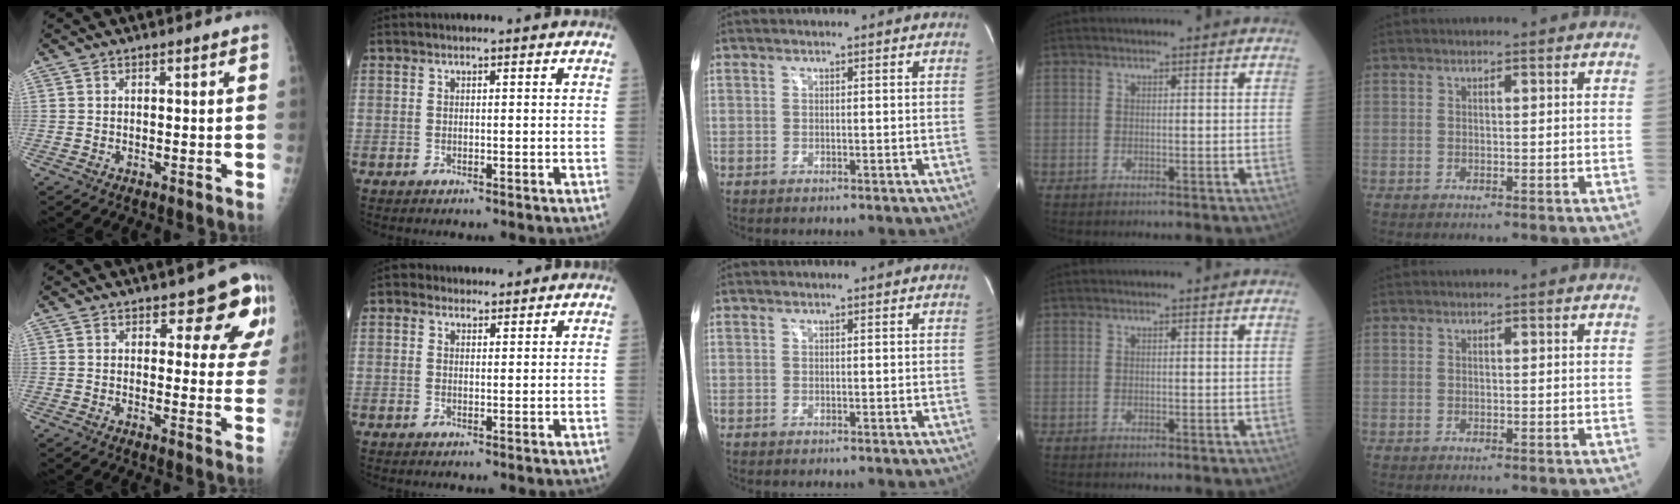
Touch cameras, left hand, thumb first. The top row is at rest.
{"thumb": {"total": 9.7, "force": [6.0, 4.6, 6.2], "torque": [-0.026, -0.035, 0.065]}, "index": {"total": 2.5, "force": [1.9, 1.5, 0.4], "torque": [0.001, 0.014, 0.028]}}